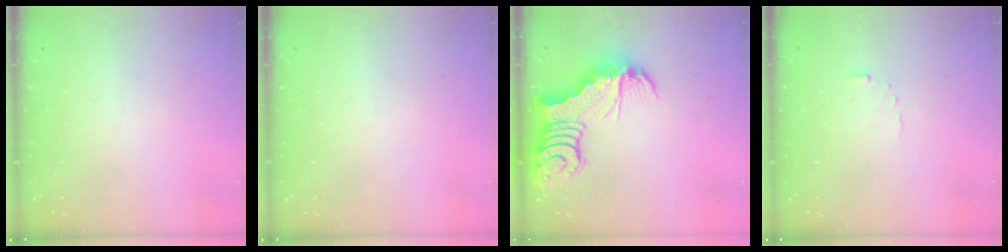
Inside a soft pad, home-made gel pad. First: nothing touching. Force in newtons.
{"total": 0.0}
{"total": 8.6, "press": 8.5, "slide": 1.2}
{"total": 2.5, "press": 2.5, "slide": 0.5}